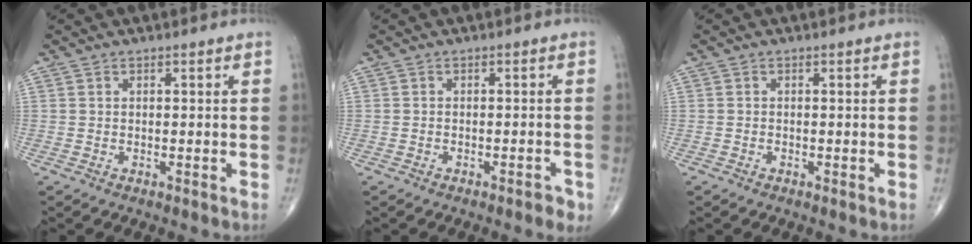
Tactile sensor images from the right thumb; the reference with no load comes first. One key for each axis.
{"total": 2.0, "fx": -1.3, "fy": 0.8, "fz": 1.4, "tx": -0.019, "ty": 0.007, "tz": -0.017}
{"total": 0.0}